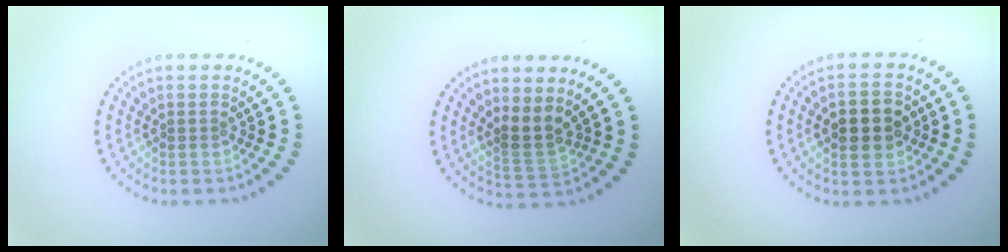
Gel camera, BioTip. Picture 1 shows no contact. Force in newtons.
{"total": 2.1, "press": 1.7, "slide": 1.3}
{"total": 4.4, "press": 4.4, "slide": 0.2}